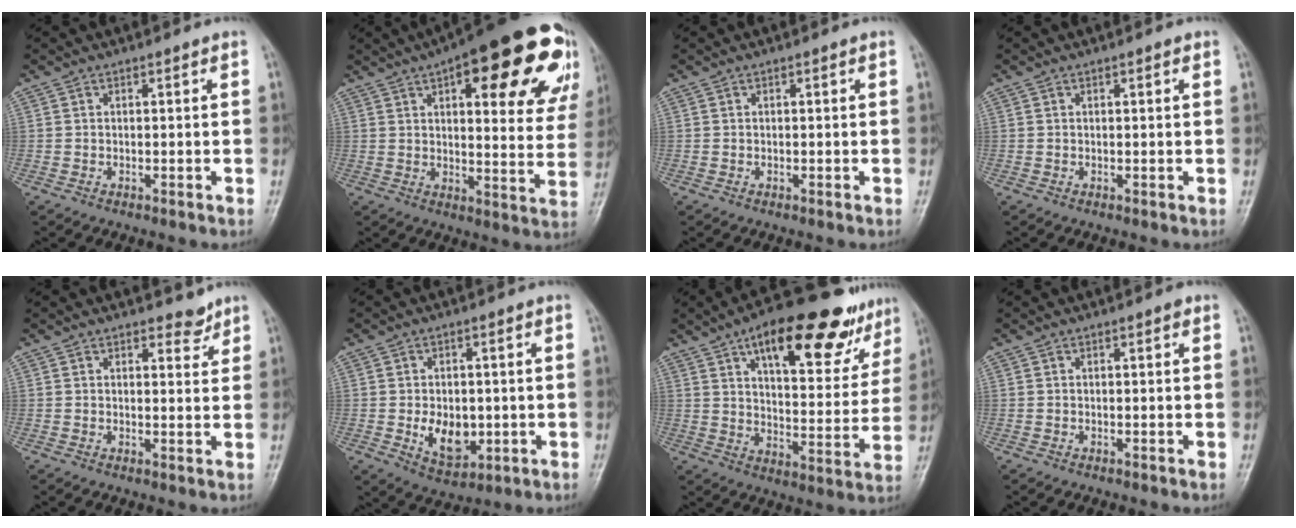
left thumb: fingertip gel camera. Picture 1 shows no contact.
{"total": 27.5, "force": [13.1, 9.7, 22.1], "torque": [-0.247, -0.008, 0.169]}
{"total": 0.0}
{"total": 0.7, "force": [0.3, 0.4, 0.5], "torque": [-0.002, 0.000, 0.003]}
{"total": 3.0, "force": [2.4, 1.5, 0.7], "torque": [0.012, -0.016, 0.032]}
{"total": 8.3, "force": [-1.2, 5.8, 5.9], "torque": [-0.065, -0.008, -0.007]}
{"total": 23.2, "force": [13.9, 9.3, 16.1], "torque": [-0.179, -0.029, 0.204]}
{"total": 0.7, "force": [0.2, 0.4, 0.5], "torque": [0.001, 0.002, 0.000]}